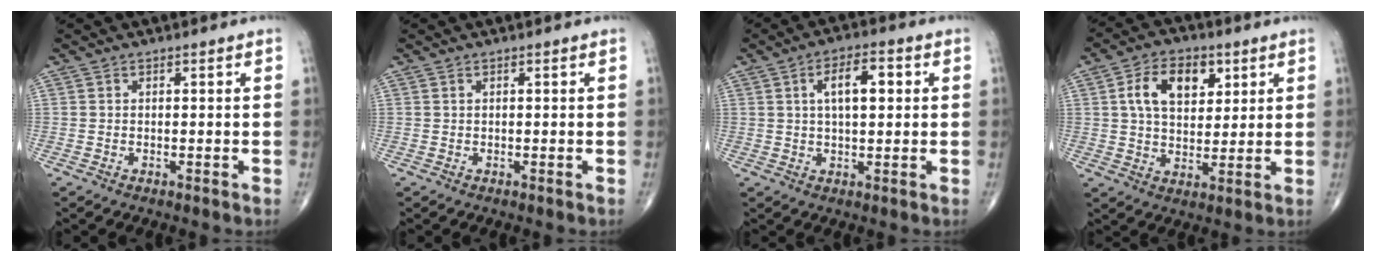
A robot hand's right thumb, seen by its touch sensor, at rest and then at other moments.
{"total": 0.0}
{"total": 7.3, "force": [1.7, 3.2, 6.3], "torque": [-0.092, 0.007, 0.023]}
{"total": 10.9, "force": [3.7, 6.9, 7.6], "torque": [-0.104, -0.006, 0.062]}